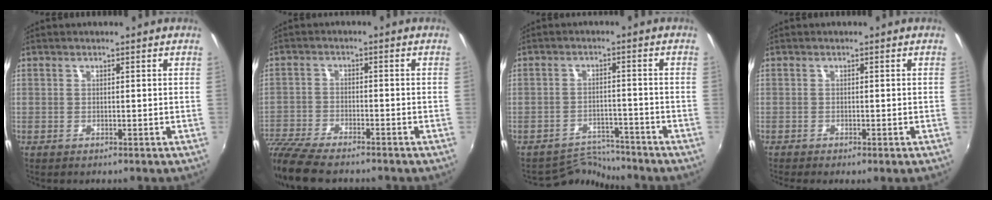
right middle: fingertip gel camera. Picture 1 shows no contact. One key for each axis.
{"total": 11.1, "fx": -9.6, "fy": 2.2, "fz": 5.0, "tx": -0.129, "ty": -0.031, "tz": -0.180}
{"total": 4.9, "fx": -4.8, "fy": 0.2, "fz": -1.1, "tx": 0.009, "ty": 0.013, "tz": -0.077}
{"total": 1.3, "fx": -1.1, "fy": 0.0, "fz": 0.8, "tx": -0.018, "ty": -0.004, "tz": -0.016}